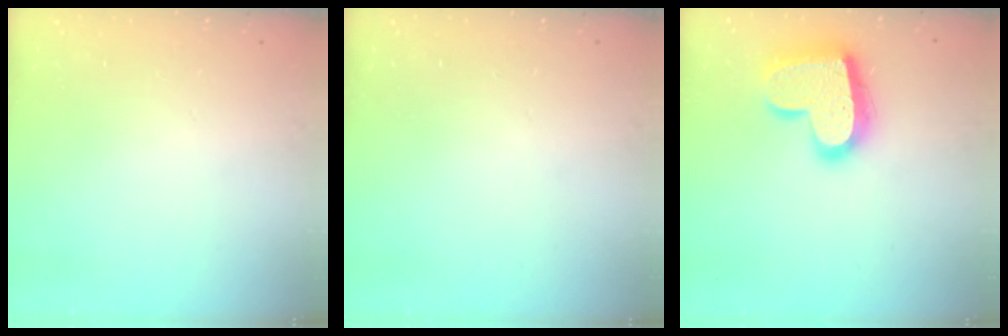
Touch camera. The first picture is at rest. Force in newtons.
{"total": 0.0}
{"total": 19.1, "press": 19.0, "slide": 1.3}